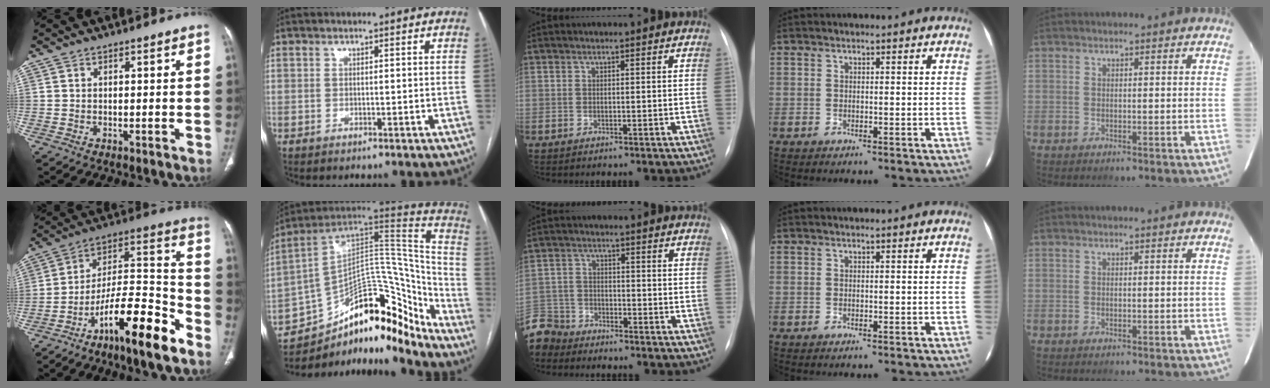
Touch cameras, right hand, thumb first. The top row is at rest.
{"thumb": {"total": 18.9, "force": [-11.4, 3.9, 14.5], "torque": [-0.243, 0.080, -0.193]}, "index": {"total": 24.0, "force": [-17.9, 8.6, 13.5], "torque": [-0.151, 0.071, -0.269]}, "middle": {"total": 7.5, "force": [-6.9, 2.9, 0.0], "torque": [-0.009, -0.001, -0.137]}}